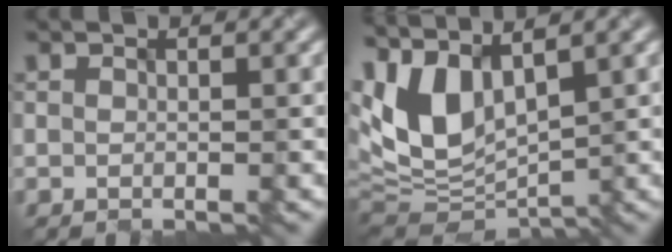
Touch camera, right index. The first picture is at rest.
{"total": 7.9, "force": [2.7, 4.2, 6.1], "torque": [-0.145, 0.002, 0.050]}